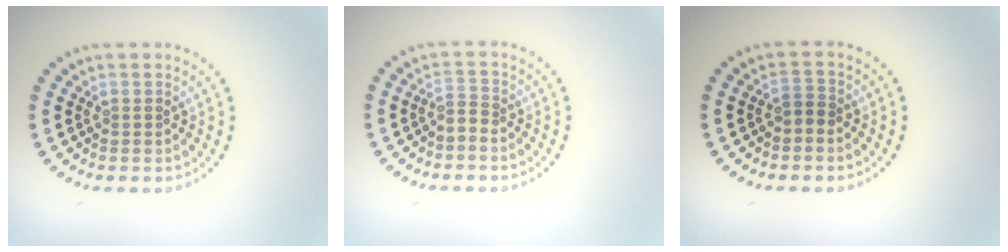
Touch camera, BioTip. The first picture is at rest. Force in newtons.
{"total": 1.1, "press": 0.5, "slide": 0.9}
{"total": 1.2, "press": 0.9, "slide": 0.8}